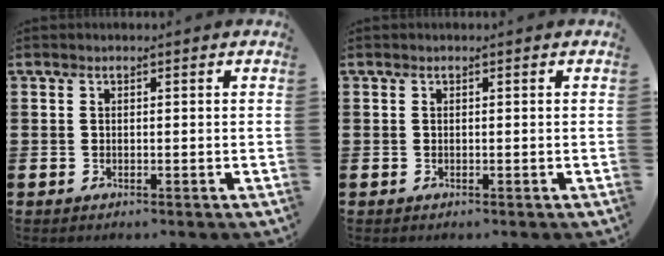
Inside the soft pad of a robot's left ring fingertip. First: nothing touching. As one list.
[{"total": 0.0}]